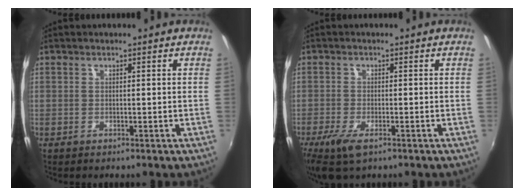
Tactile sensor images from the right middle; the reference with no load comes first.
{"total": 5.6, "force": [-3.3, 2.0, 4.1], "torque": [-0.096, -0.022, -0.061]}